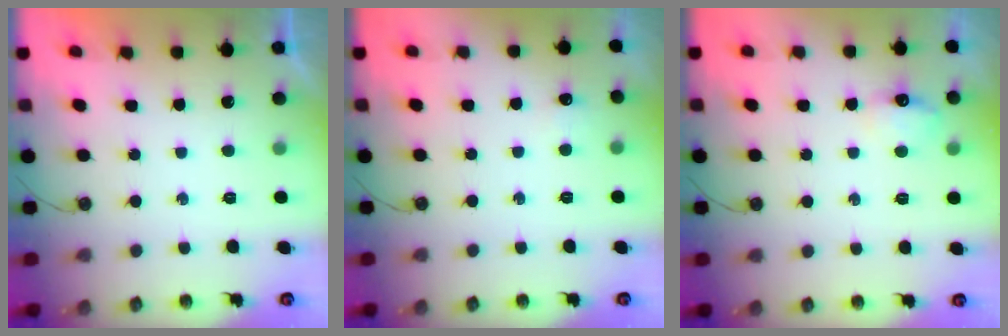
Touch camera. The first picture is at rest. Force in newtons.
{"total": 4.7, "press": 3.9, "slide": 2.5}
{"total": 7.6, "press": 7.6, "slide": 1.0}